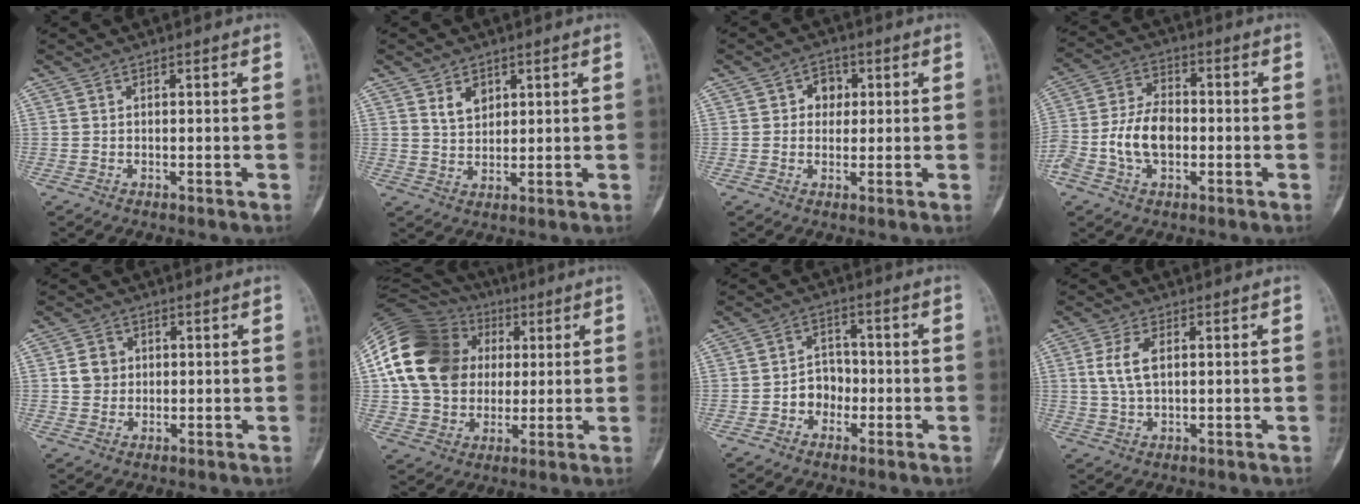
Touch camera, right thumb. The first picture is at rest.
{"total": 4.3, "force": [2.1, 3.1, 2.2], "torque": [-0.017, -0.018, 0.043]}
{"total": 4.5, "force": [0.9, 3.8, 2.3], "torque": [0.003, 0.005, 0.008]}
{"total": 10.7, "force": [-2.4, 7.0, 7.7], "torque": [-0.144, 0.028, -0.050]}
{"total": 4.6, "force": [0.6, 4.2, 1.7], "torque": [-0.004, 0.002, 0.007]}
{"total": 23.0, "force": [3.8, 18.5, 13.1], "torque": [-0.238, 0.029, 0.073]}
{"total": 5.6, "force": [-1.8, 4.7, 2.5], "torque": [-0.003, 0.027, -0.037]}
{"total": 5.9, "force": [1.1, 3.2, 4.8], "torque": [-0.099, 0.003, 0.021]}